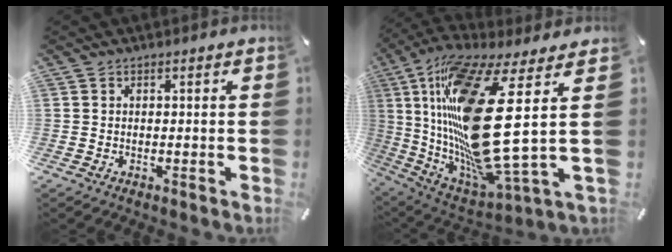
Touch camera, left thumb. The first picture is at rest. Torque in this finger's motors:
{"motor_torque": [1.61, 1.60, 2.52, 0.25, 1.06]}